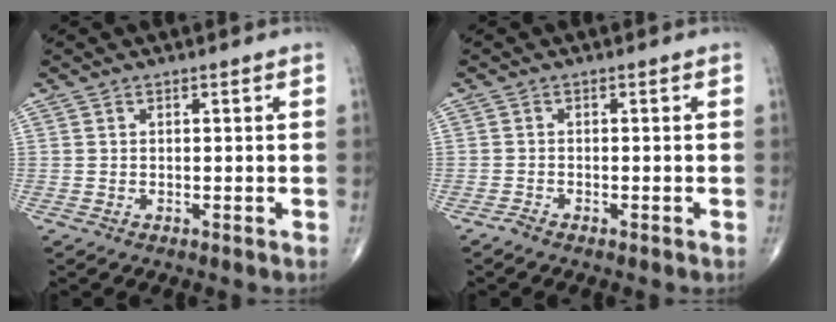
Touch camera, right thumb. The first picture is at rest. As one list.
[{"total": 0.9, "force": [-0.8, 0.1, 0.3], "torque": [-0.016, 0.000, -0.020]}]